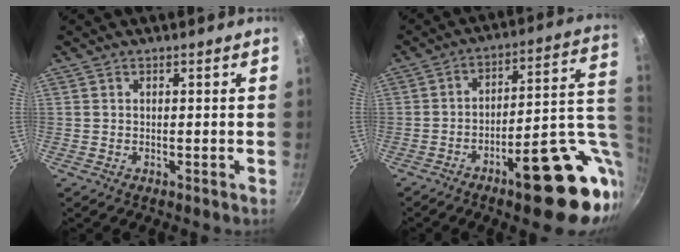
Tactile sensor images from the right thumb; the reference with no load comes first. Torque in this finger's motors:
{"motor_torque": [3.25, 1.75, 1.24, -1.53, 0.54]}